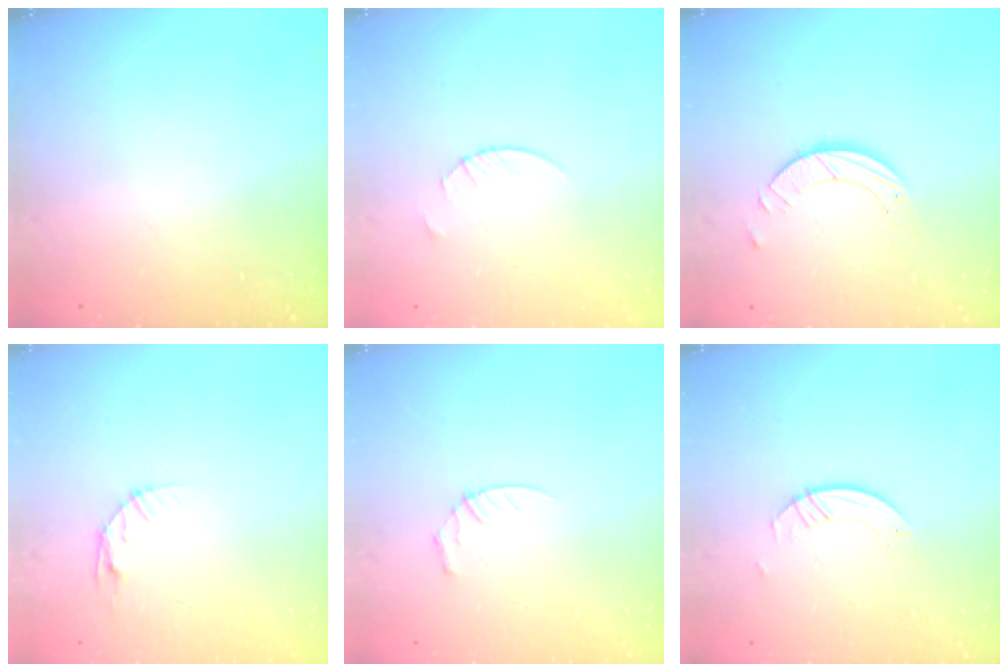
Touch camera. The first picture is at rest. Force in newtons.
{"total": 1.8, "press": 1.8, "slide": 0.2}
{"total": 4.2, "press": 4.2, "slide": 0.3}
{"total": 5.3, "press": 5.3, "slide": 0.6}
{"total": 3.5, "press": 3.5, "slide": 0.3}
{"total": 2.2, "press": 2.2, "slide": 0.2}